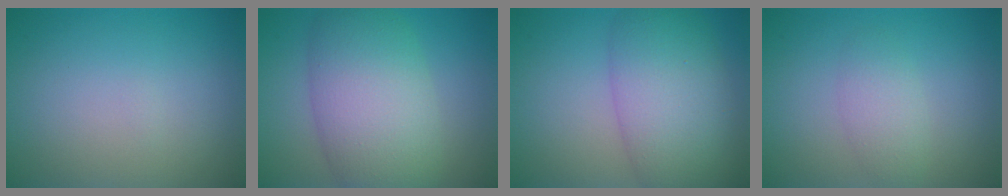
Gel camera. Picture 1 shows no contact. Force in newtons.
{"total": 8.9, "press": 8.9, "slide": 0.5}
{"total": 8.3, "press": 8.3, "slide": 0.3}
{"total": 1.5, "press": 1.5, "slide": 0.0}